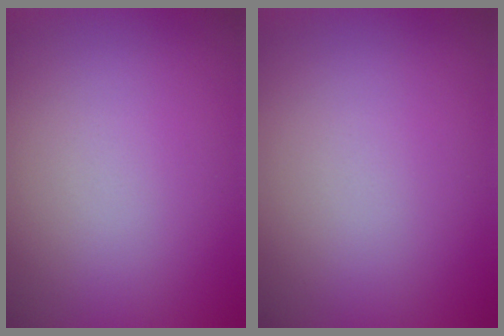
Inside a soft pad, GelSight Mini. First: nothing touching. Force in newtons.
{"total": 0.0}